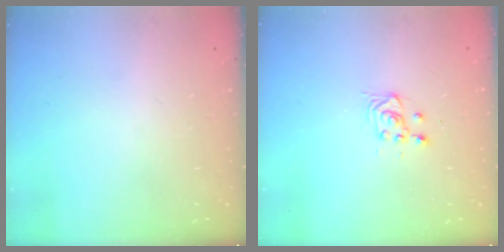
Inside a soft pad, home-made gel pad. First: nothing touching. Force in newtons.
{"total": 3.3, "press": 3.1, "slide": 1.1}